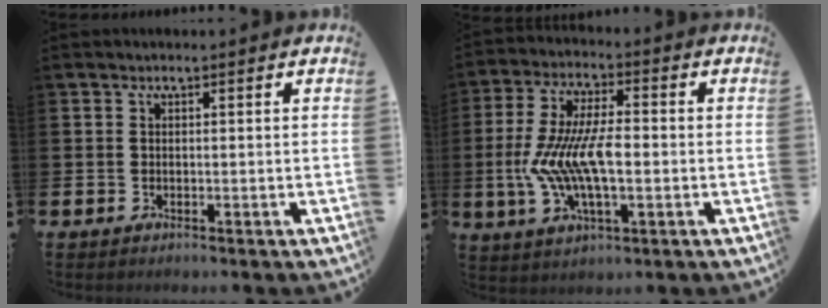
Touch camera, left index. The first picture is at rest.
{"total": 9.6, "force": [-1.3, 3.8, 8.7], "torque": [-0.195, -0.007, -0.025]}